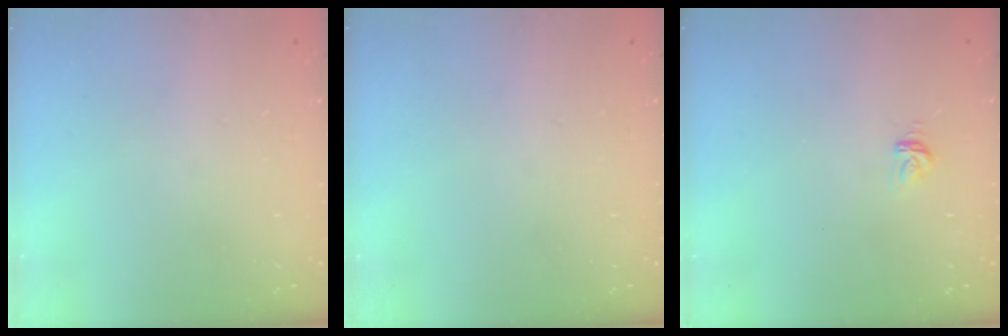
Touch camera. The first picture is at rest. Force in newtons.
{"total": 0.0}
{"total": 3.6, "press": 3.6, "slide": 0.3}